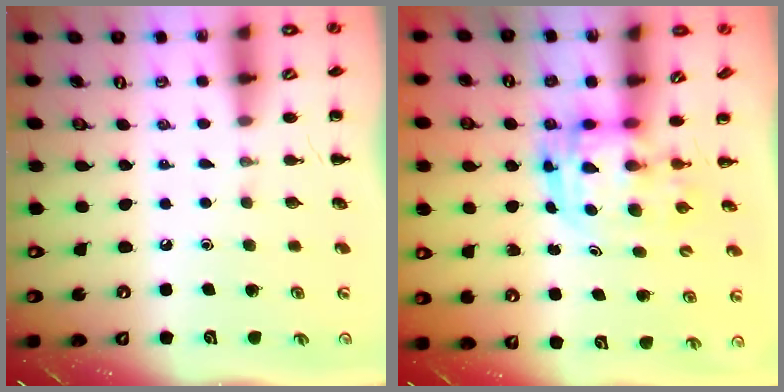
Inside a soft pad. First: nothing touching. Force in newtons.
{"total": 4.0, "press": 3.7, "slide": 1.3}